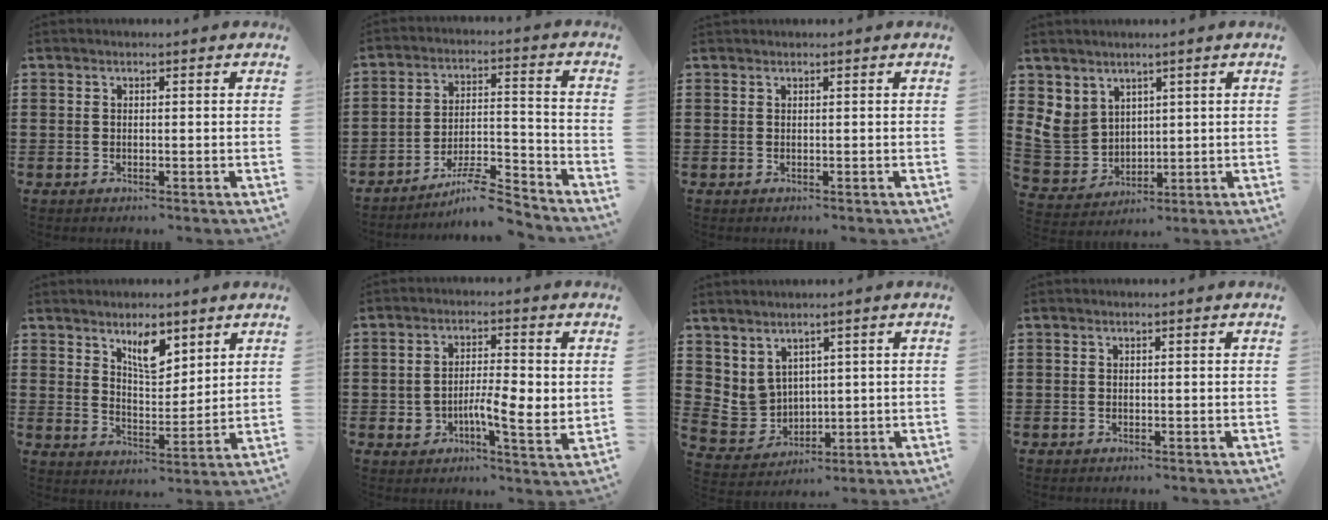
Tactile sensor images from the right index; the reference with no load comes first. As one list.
[{"total": 8.2, "force": [-7.3, 1.0, 3.7], "torque": [-0.058, 0.013, -0.137]}, {"total": 0.0}, {"total": 6.4, "force": [2.8, 5.5, 1.7], "torque": [-0.080, -0.003, 0.052]}, {"total": 6.7, "force": [4.6, 2.7, 4.0], "torque": [-0.065, -0.011, 0.078]}, {"total": 6.2, "force": [-1.2, 2.7, 5.4], "torque": [-0.090, 0.007, -0.024]}, {"total": 4.3, "force": [2.6, 3.4, 0.8], "torque": [-0.051, -0.015, 0.050]}, {"total": 0.0}]